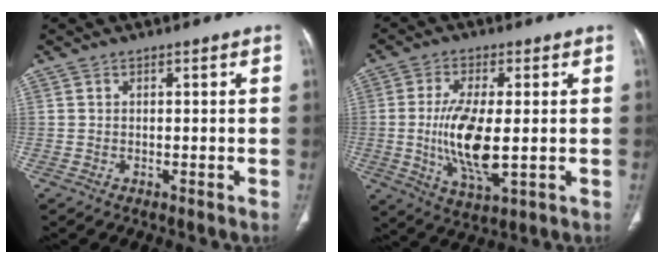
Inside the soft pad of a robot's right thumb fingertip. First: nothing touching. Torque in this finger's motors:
{"motor_torque": [1.97, 2.08, 1.64, -0.96, 0.16]}